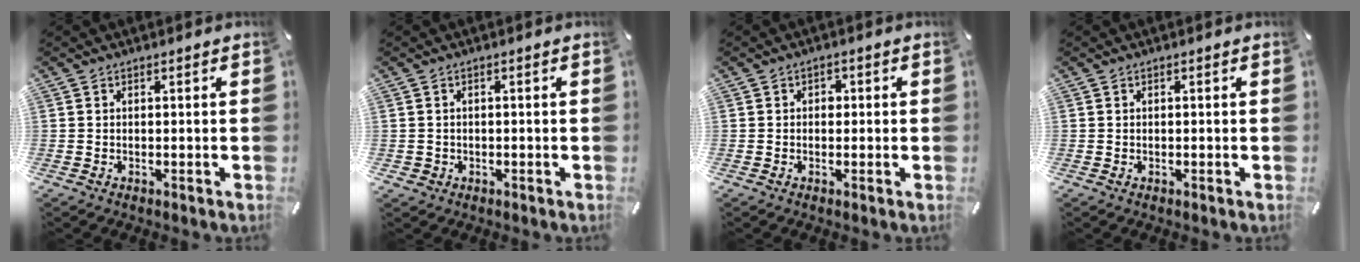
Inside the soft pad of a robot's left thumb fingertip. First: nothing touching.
{"total": 1.4, "force": [-0.3, 1.3, 0.3], "torque": [-0.006, 0.004, -0.010]}
{"total": 1.6, "force": [-0.1, 1.4, 0.8], "torque": [-0.009, 0.005, -0.008]}
{"total": 0.0}